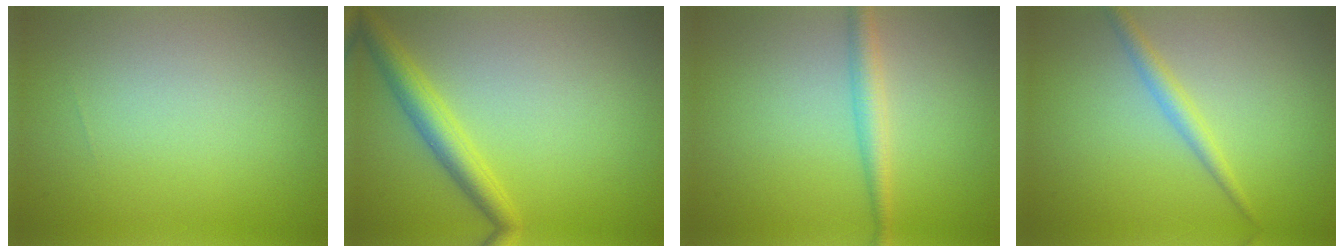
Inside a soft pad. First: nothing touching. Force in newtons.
{"total": 3.2, "press": 3.2, "slide": 0.1}
{"total": 2.4, "press": 2.4, "slide": 0.1}
{"total": 1.8, "press": 1.8, "slide": 0.1}